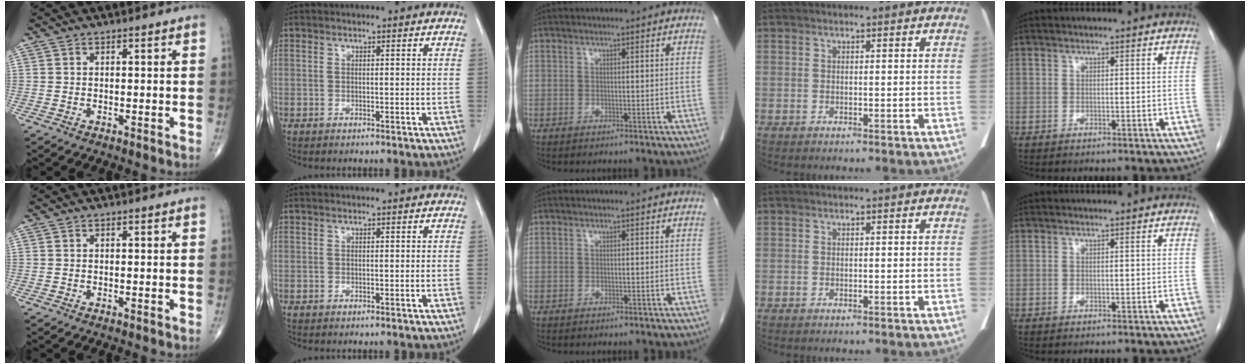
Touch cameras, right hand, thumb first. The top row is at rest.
{}